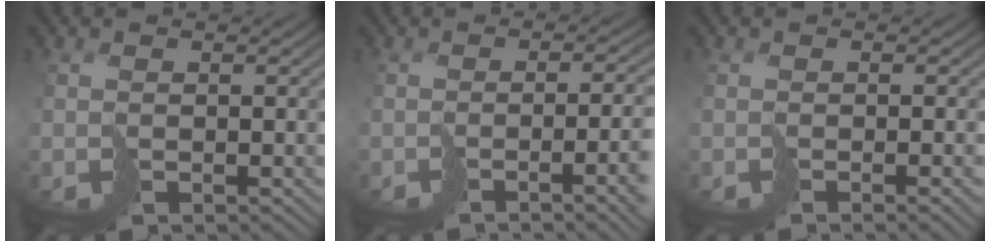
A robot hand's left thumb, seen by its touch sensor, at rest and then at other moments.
{"total": 8.9, "force": [-2.3, 2.8, 8.1], "torque": [-0.087, -0.010, -0.034]}
{"total": 2.3, "force": [-0.8, 0.3, 2.1], "torque": [-0.030, 0.001, -0.018]}